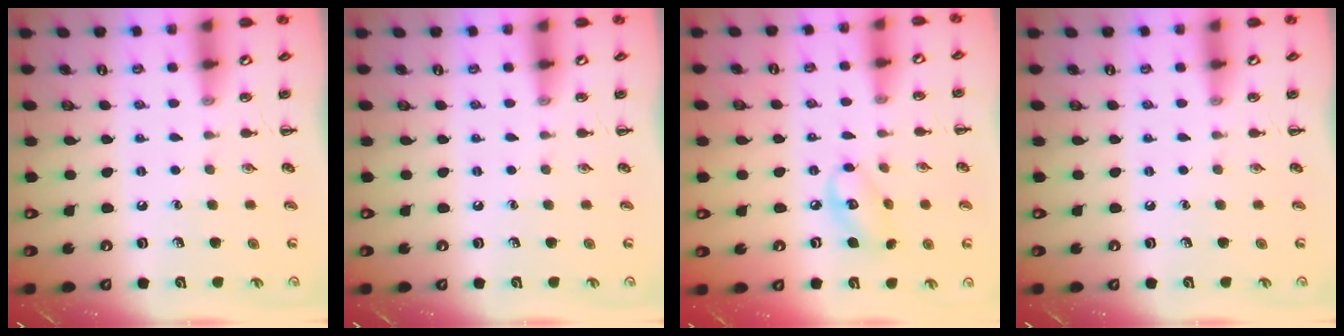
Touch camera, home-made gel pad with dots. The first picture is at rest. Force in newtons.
{"total": 0.0}
{"total": 8.0, "press": 7.9, "slide": 1.3}
{"total": 0.0}